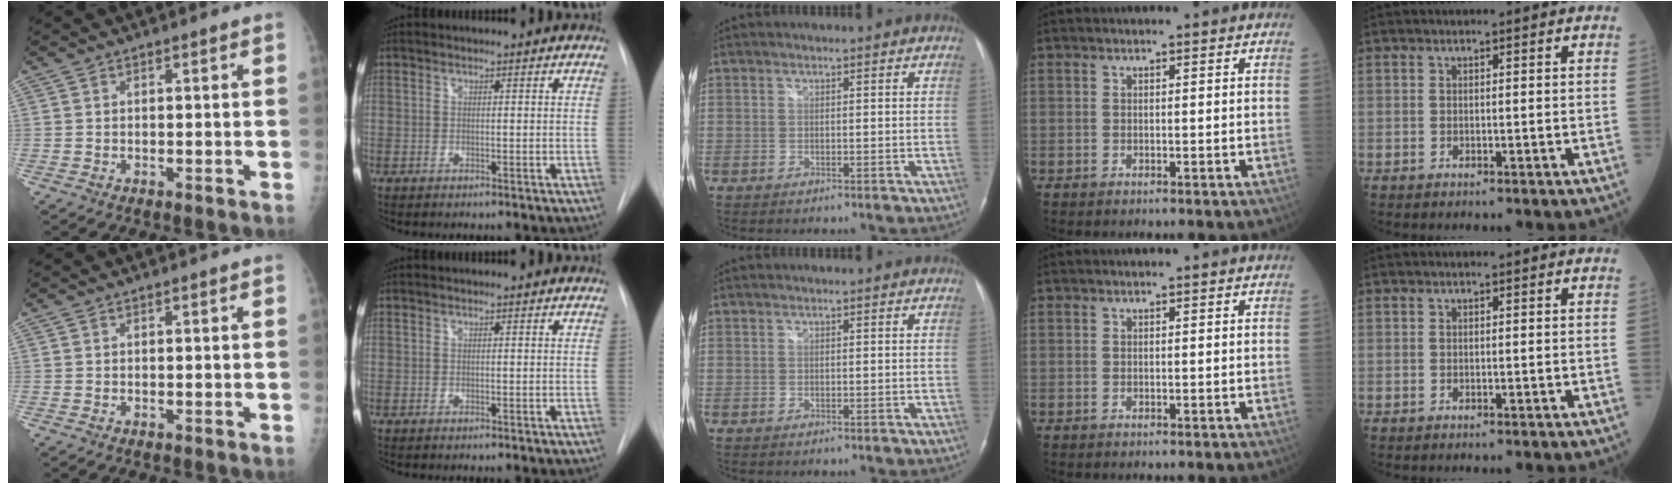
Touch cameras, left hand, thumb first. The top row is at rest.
{}